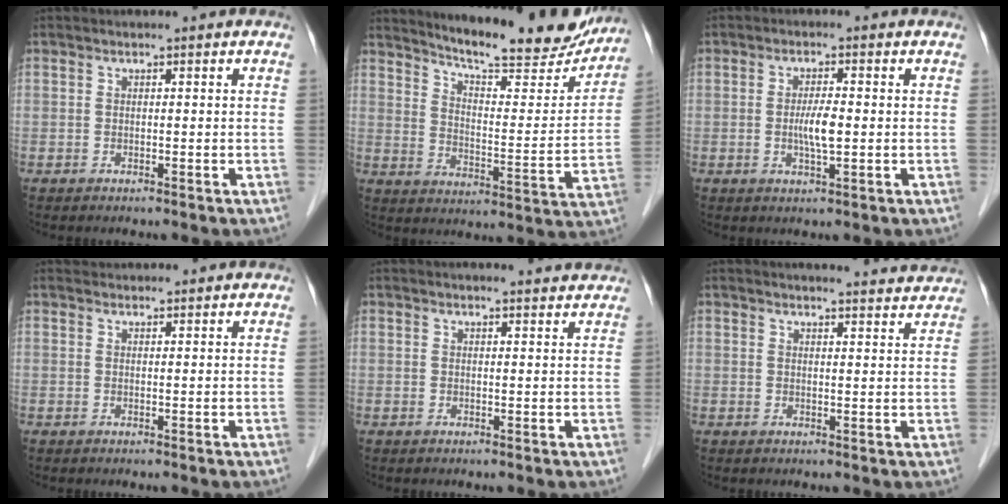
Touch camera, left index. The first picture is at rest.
{"total": 20.8, "force": [18.9, 2.7, 8.3], "torque": [-0.116, -0.044, 0.250]}
{"total": 3.7, "force": [-0.3, 0.5, 3.7], "torque": [-0.072, -0.004, -0.006]}
{"total": 2.9, "force": [2.9, 0.5, 0.2], "torque": [-0.007, 0.029, 0.043]}
{"total": 5.3, "force": [5.1, 0.4, 1.2], "torque": [-0.014, 0.008, 0.048]}
{"total": 10.4, "force": [10.2, 0.7, 2.1], "torque": [-0.013, -0.006, 0.103]}